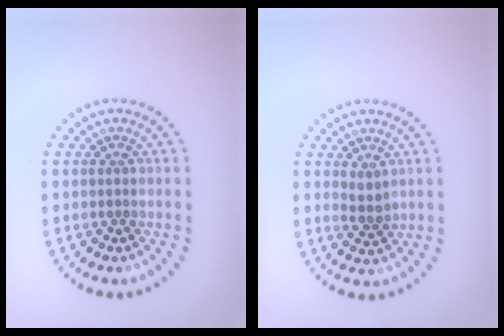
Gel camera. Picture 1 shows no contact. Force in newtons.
{"total": 1.5, "press": 1.3, "slide": 0.8}